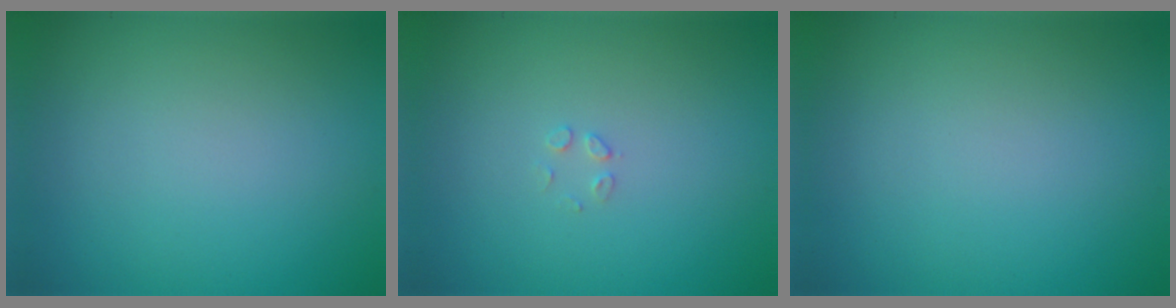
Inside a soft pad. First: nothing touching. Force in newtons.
{"total": 0.8, "press": 0.8, "slide": 0.0}
{"total": 0.0}